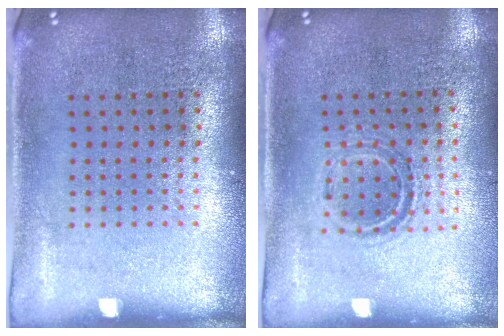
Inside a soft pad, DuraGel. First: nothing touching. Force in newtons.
{"total": 1.0, "press": 1.0, "slide": 0.3}